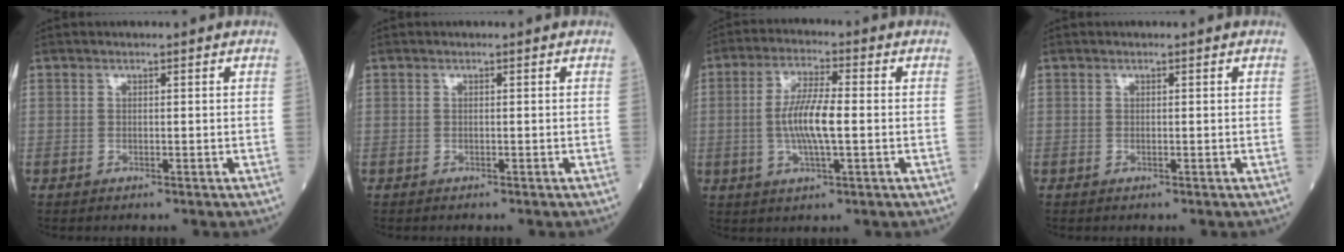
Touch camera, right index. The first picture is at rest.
{"total": 0.0}
{"total": 8.1, "force": [-0.6, 1.3, 8.0], "torque": [-0.159, 0.001, -0.014]}
{"total": 0.0}